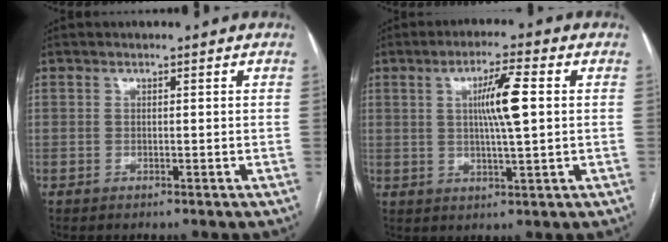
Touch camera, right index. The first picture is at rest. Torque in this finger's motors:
{"motor_torque": [0.87, 0.01, 0.46, 0.06]}